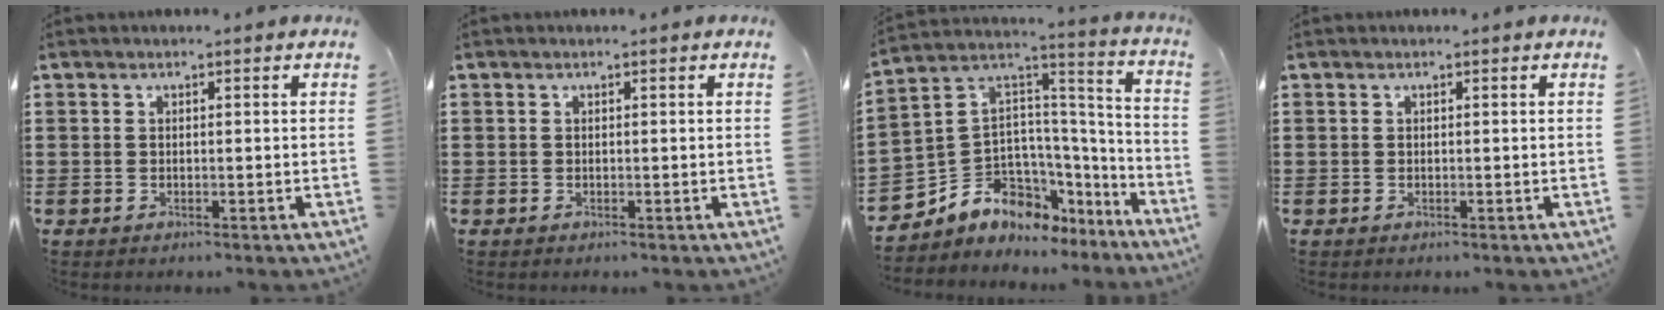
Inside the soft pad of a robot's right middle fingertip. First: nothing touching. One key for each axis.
{"total": 0.0}
{"total": 6.5, "fx": -3.5, "fy": 5.4, "fz": 0.7, "tx": -0.059, "ty": -0.028, "tz": -0.069}
{"total": 0.0}